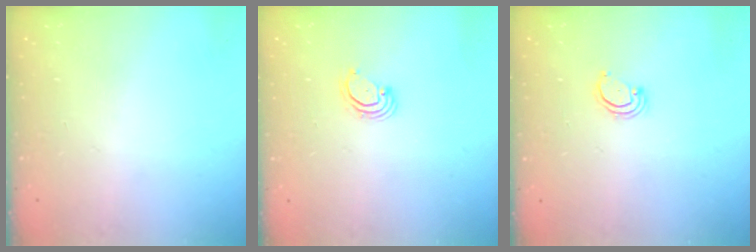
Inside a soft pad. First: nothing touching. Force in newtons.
{"total": 3.0, "press": 3.0, "slide": 0.3}
{"total": 2.8, "press": 2.8, "slide": 0.3}